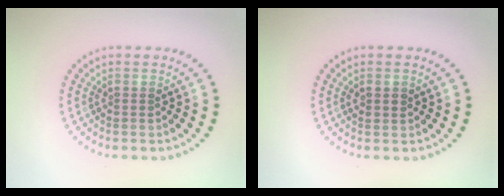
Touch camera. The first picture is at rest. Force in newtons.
{"total": 1.0, "press": 0.9, "slide": 0.3}